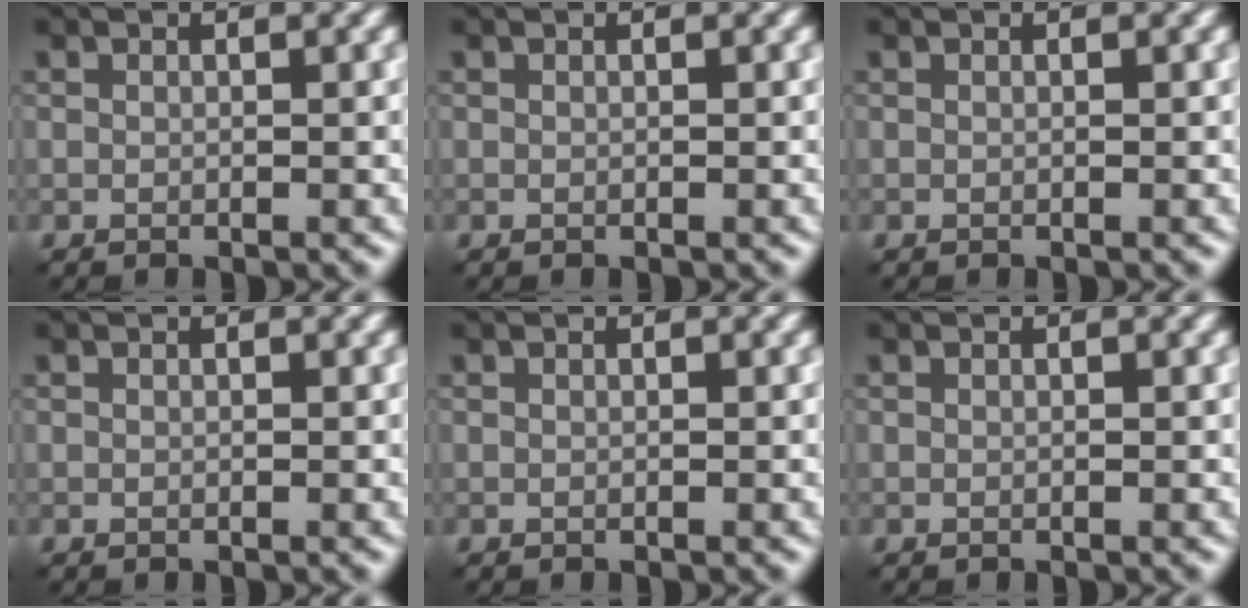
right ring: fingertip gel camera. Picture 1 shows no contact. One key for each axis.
{"total": 0.0}
{"total": 0.0}
{"total": 0.0}
{"total": 0.0}
{"total": 0.0}